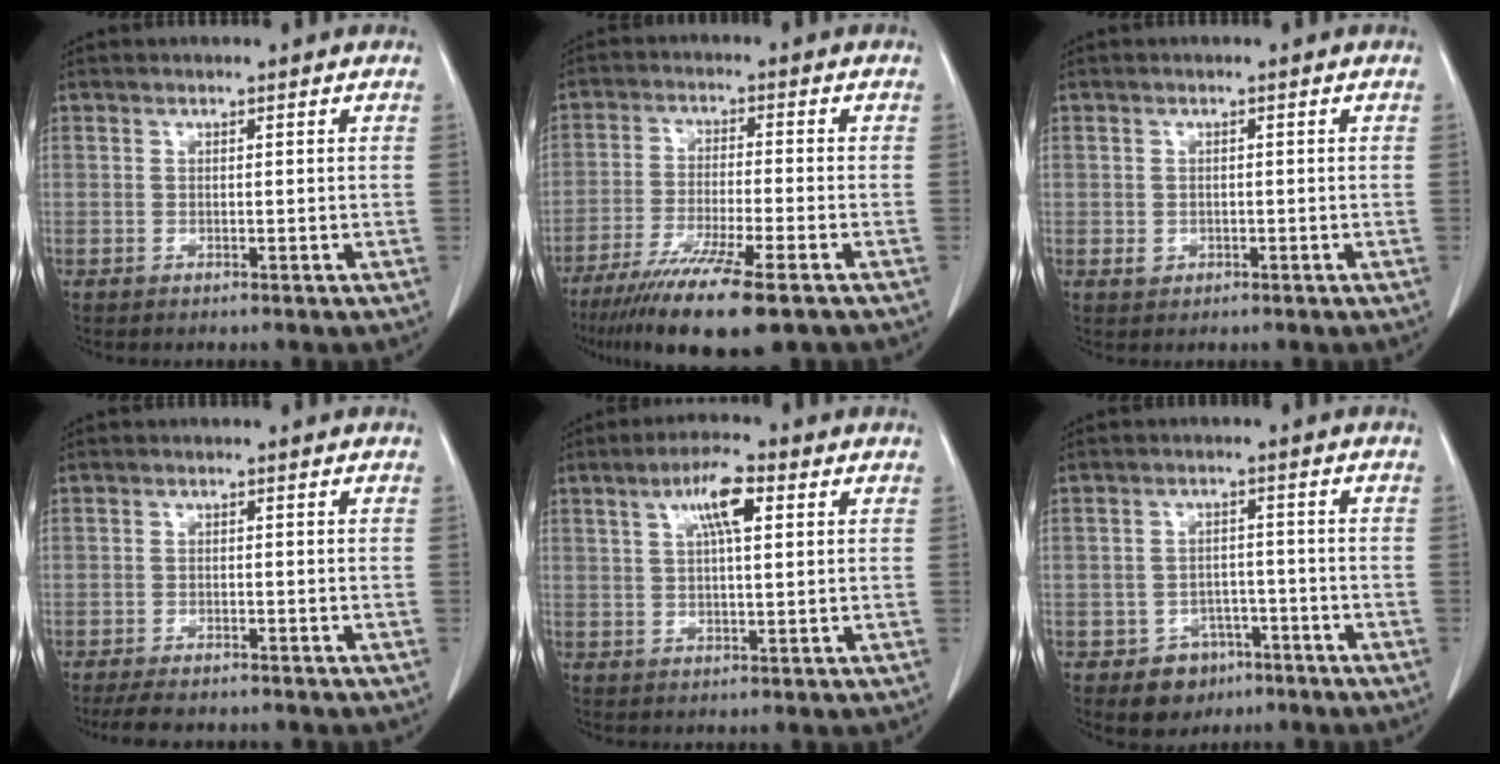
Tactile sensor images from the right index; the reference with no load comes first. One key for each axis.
{"total": 13.6, "fx": -9.3, "fy": 0.8, "fz": 9.8, "tx": -0.176, "ty": -0.040, "tz": -0.154}
{"total": 1.5, "fx": -0.2, "fy": 1.4, "fz": 0.3, "tx": 0.000, "ty": 0.004, "tz": 0.004}
{"total": 5.7, "fx": -4.9, "fy": 1.5, "fz": 2.5, "tx": -0.032, "ty": -0.008, "tz": -0.070}
{"total": 6.3, "fx": 2.4, "fy": 1.2, "fz": 5.7, "tx": -0.105, "ty": 0.010, "tz": 0.040}
{"total": 5.2, "fx": -3.0, "fy": 4.0, "fz": 1.1, "tx": -0.010, "ty": 0.012, "tz": -0.035}